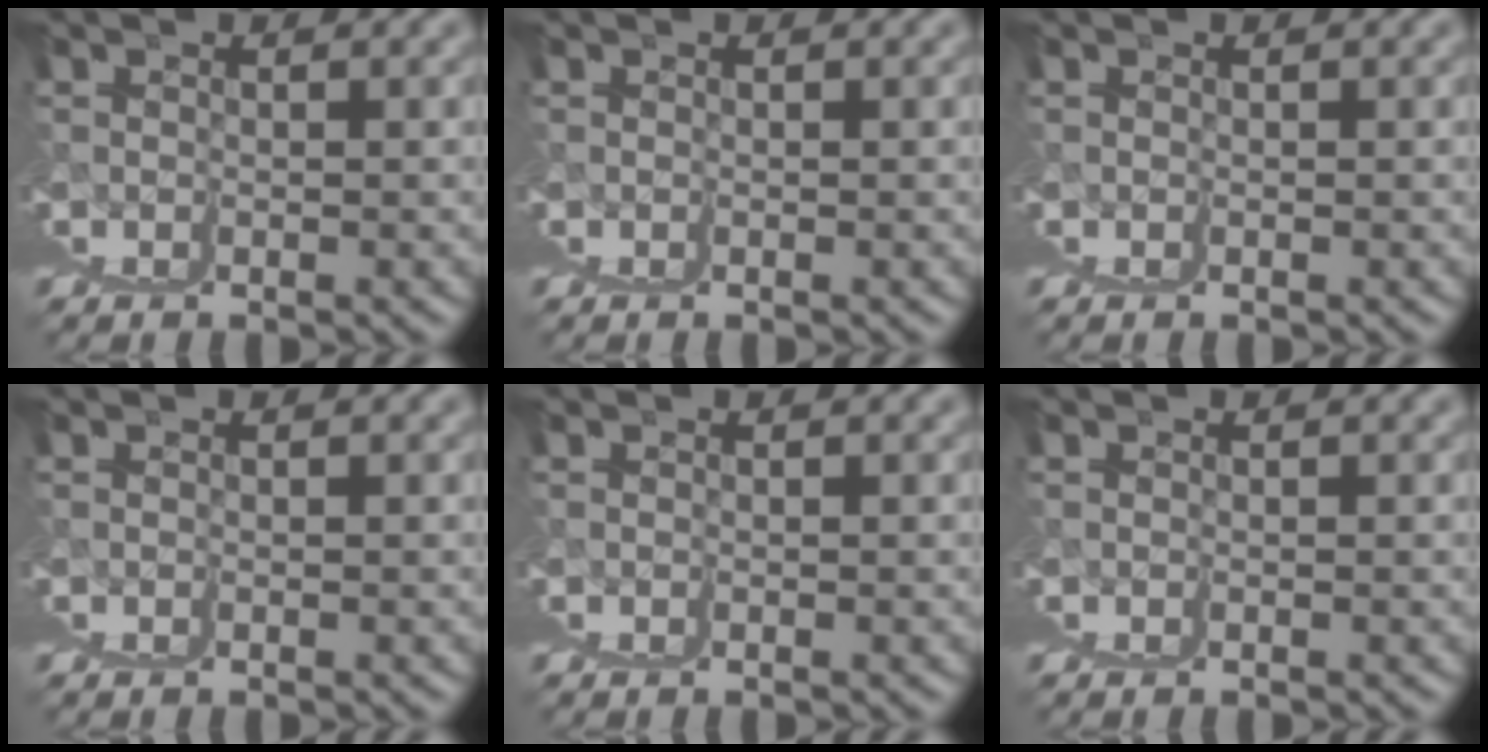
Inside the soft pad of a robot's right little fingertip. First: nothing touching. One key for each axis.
{"total": 0.0}
{"total": 0.0}
{"total": 0.0}
{"total": 0.0}
{"total": 0.0}